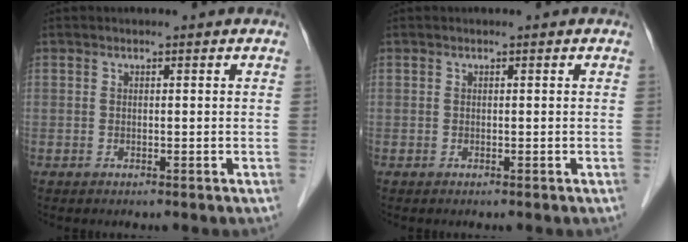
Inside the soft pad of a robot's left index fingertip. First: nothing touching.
{"total": 0.0}